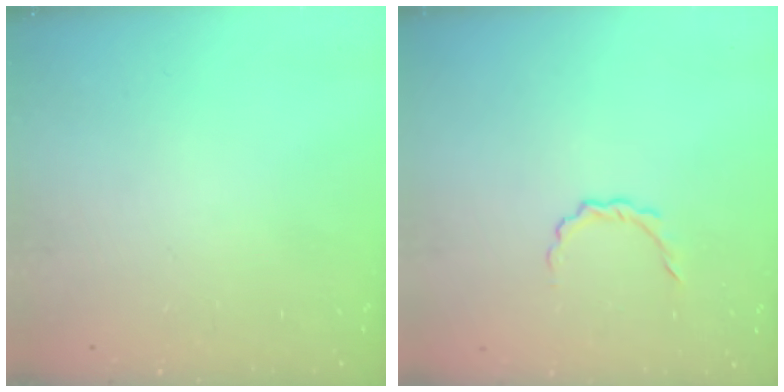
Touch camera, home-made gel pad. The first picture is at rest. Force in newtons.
{"total": 3.1, "press": 3.0, "slide": 1.0}